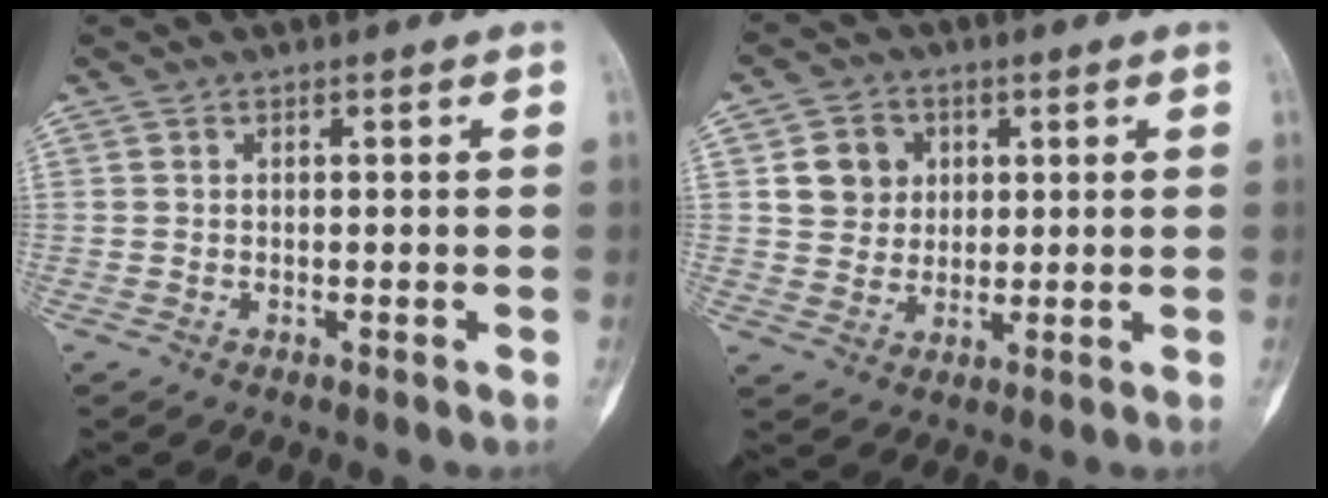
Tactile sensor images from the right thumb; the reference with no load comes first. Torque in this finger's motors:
{"motor_torque": [0.85, 1.10, 0.24, -0.20, 0.05]}